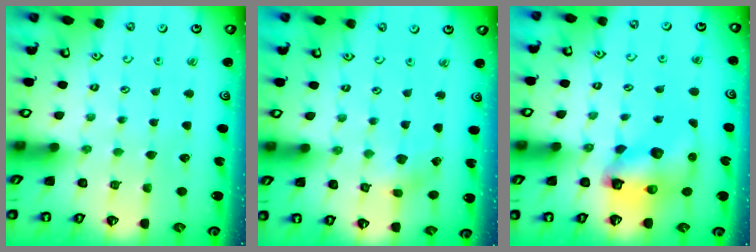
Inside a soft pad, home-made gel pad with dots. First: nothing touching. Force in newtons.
{"total": 3.2, "press": 3.2, "slide": 0.2}
{"total": 11.0, "press": 10.9, "slide": 1.8}